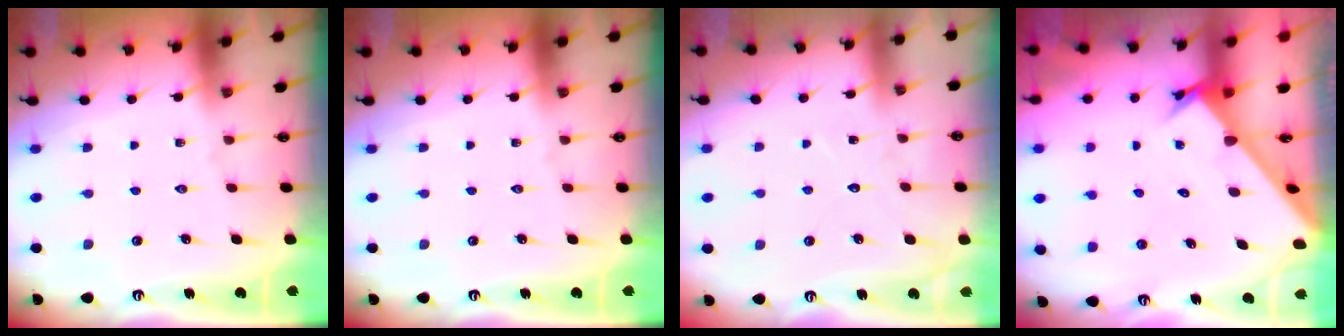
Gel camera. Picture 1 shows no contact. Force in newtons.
{"total": 0.0}
{"total": 5.3, "press": 5.2, "slide": 0.6}
{"total": 2.7, "press": 2.7, "slide": 0.3}